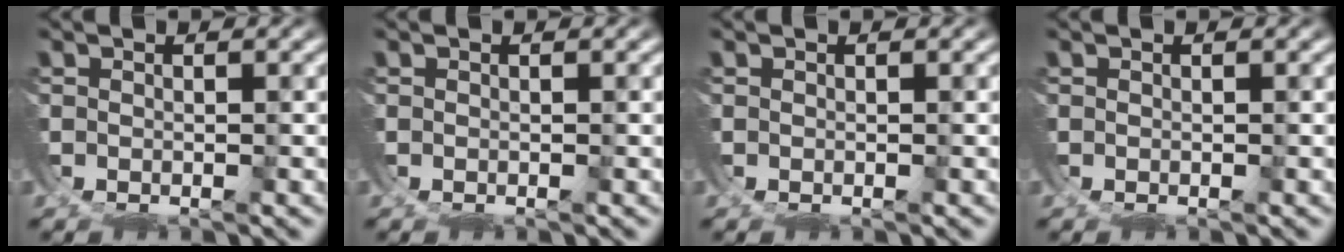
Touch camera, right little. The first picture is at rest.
{"total": 0.0}
{"total": 0.0}
{"total": 0.0}